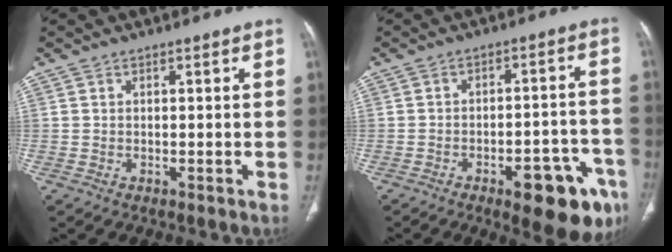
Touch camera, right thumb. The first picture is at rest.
{"total": 15.1, "force": [-8.0, 5.4, 11.6], "torque": [-0.093, 0.047, -0.094]}